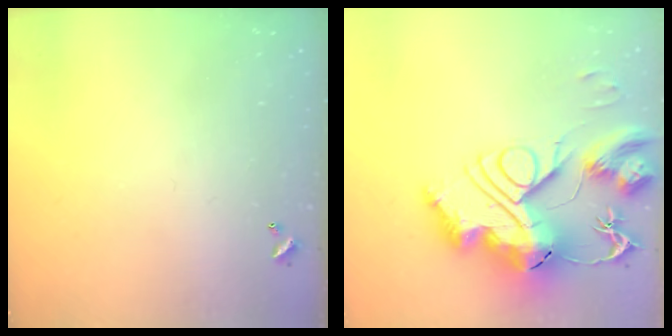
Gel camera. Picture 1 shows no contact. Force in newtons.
{"total": 0.7, "press": 0.7, "slide": 0.0}